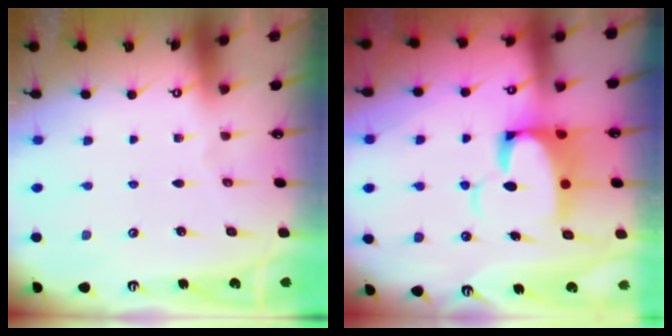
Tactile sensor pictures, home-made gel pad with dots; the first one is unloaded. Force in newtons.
{"total": 8.2, "press": 8.0, "slide": 1.4}